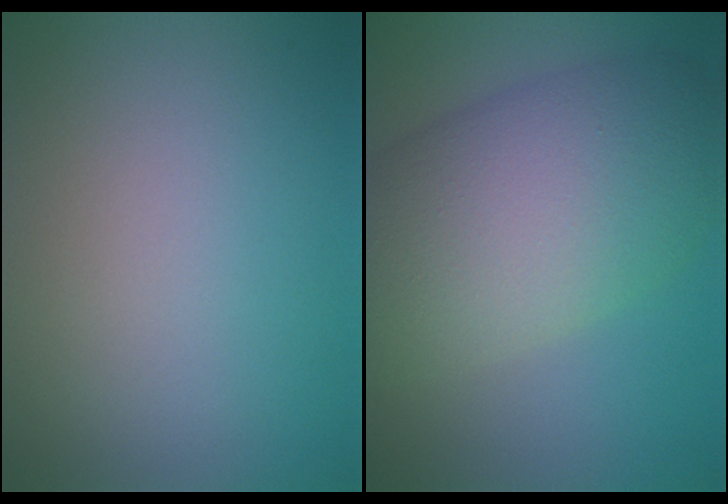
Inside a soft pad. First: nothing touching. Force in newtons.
{"total": 10.6, "press": 10.6, "slide": 0.8}